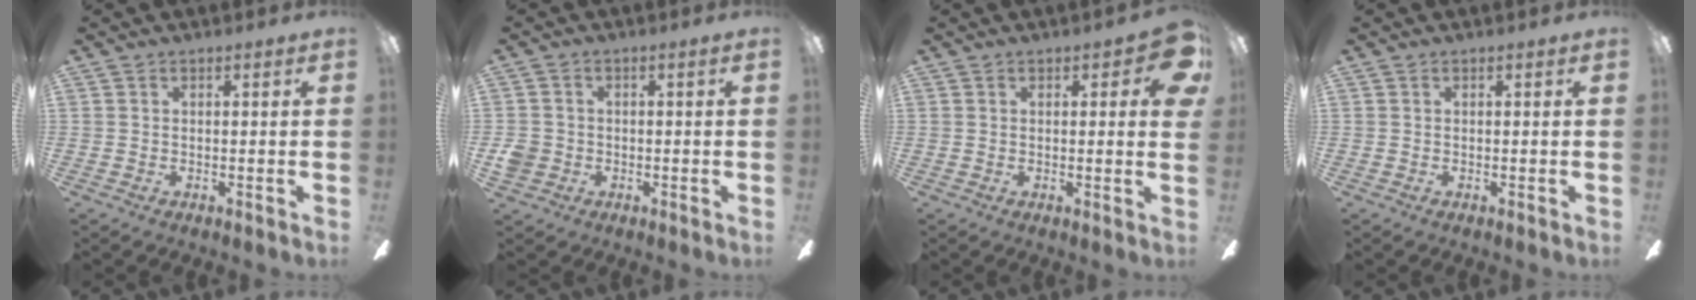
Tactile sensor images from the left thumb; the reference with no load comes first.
{"total": 3.4, "force": [-1.2, 3.0, 1.0], "torque": [-0.024, 0.005, -0.023]}
{"total": 6.6, "force": [2.4, 2.6, 5.6], "torque": [-0.057, -0.010, 0.035]}
{"total": 0.0}